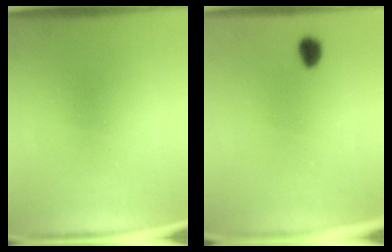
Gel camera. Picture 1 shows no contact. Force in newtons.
{"total": 3.0}